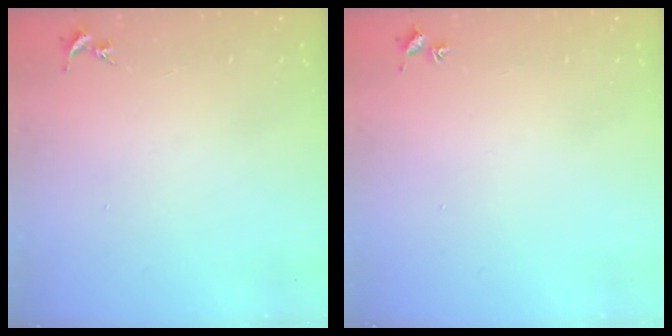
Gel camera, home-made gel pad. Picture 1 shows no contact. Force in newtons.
{"total": 1.8, "press": 1.8, "slide": 0.2}